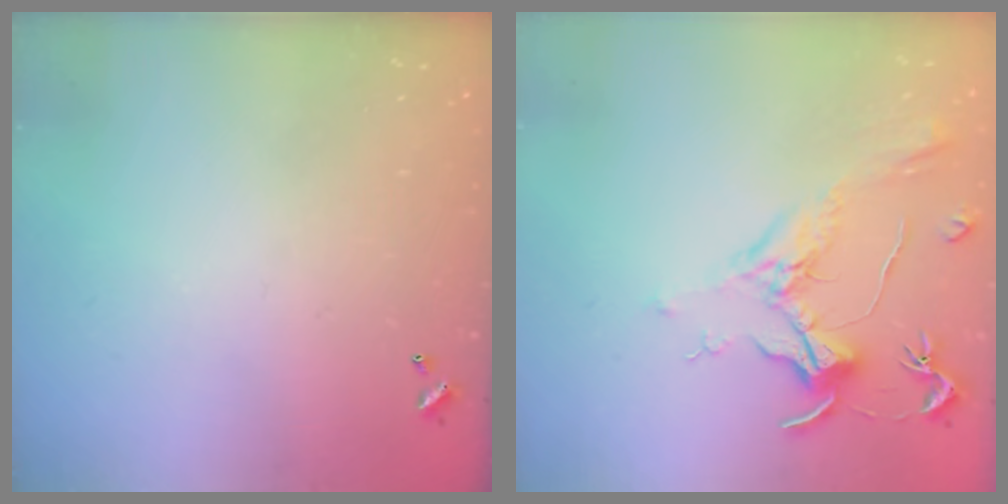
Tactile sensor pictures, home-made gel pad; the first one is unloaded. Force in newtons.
{"total": 1.9, "press": 1.7, "slide": 0.9}